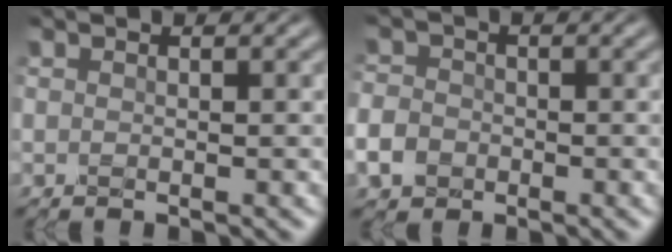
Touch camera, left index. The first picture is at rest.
{"total": 3.3, "force": [-1.4, 2.6, 1.3], "torque": [-0.031, -0.002, -0.036]}